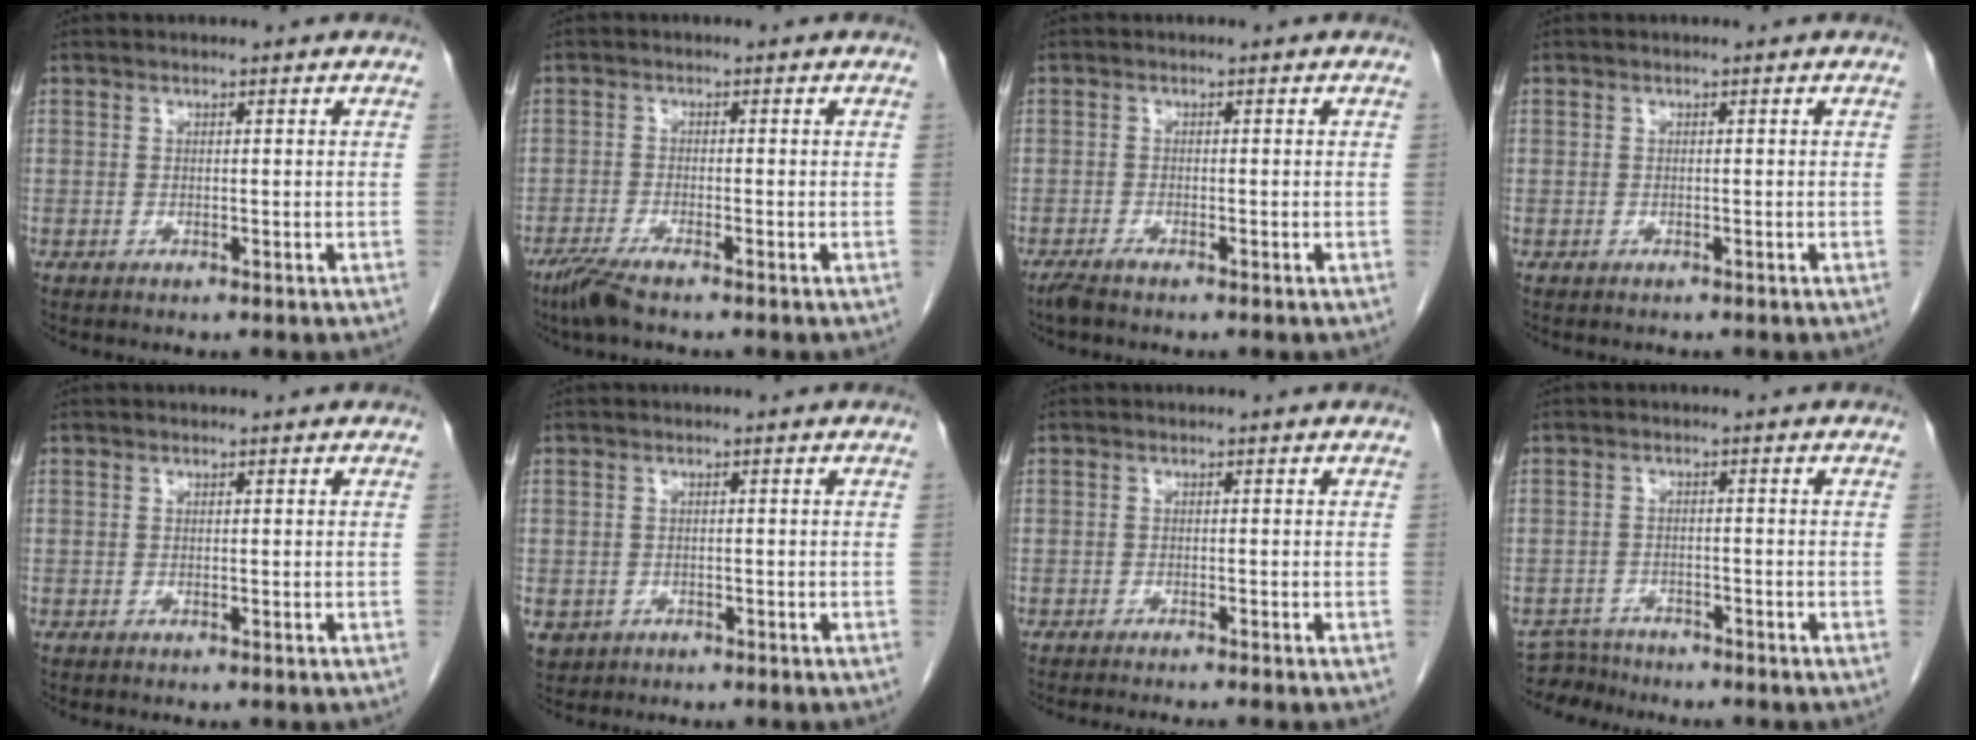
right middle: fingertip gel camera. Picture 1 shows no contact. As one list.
[{"total": 3.7, "force": [-2.8, 0.2, 2.4], "torque": [-0.054, -0.010, -0.058]}, {"total": 1.7, "force": [-1.4, 0.1, 1.0], "torque": [-0.026, -0.005, -0.027]}, {"total": 0.6, "force": [-0.3, 0.4, -0.1], "torque": [-0.004, 0.004, -0.008]}, {"total": 0.0}, {"total": 3.8, "force": [-1.7, 3.3, 0.8], "torque": [-0.014, 0.001, -0.020]}, {"total": 4.7, "force": [-4.2, -0.7, 2.0], "torque": [-0.014, -0.008, -0.060]}, {"total": 4.0, "force": [-3.8, 0.9, -0.6], "torque": [0.009, -0.007, -0.067]}]